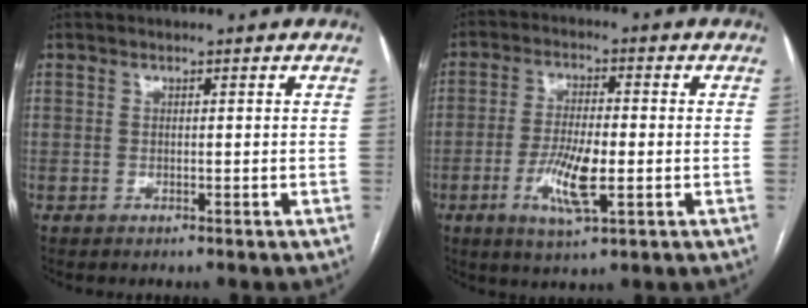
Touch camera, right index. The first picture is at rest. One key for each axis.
{"total": 8.2, "fx": -2.3, "fy": 1.8, "fz": 7.6, "tx": -0.150, "ty": -0.007, "tz": -0.040}